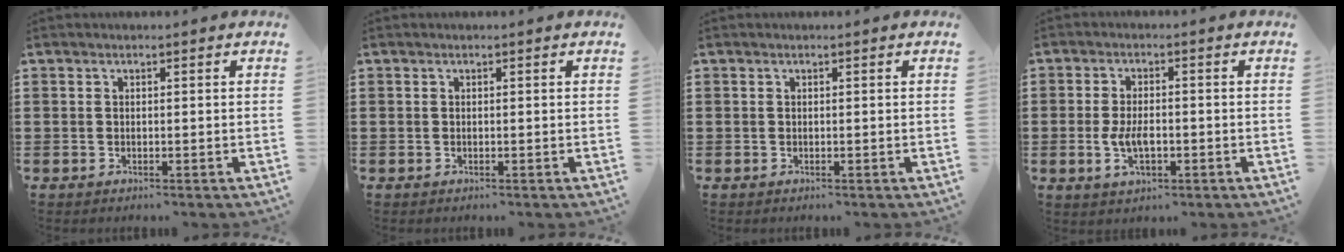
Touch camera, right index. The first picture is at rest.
{"total": 0.0}
{"total": 0.0}
{"total": 4.7, "force": [-0.9, 2.4, 4.0], "torque": [-0.087, -0.001, -0.019]}